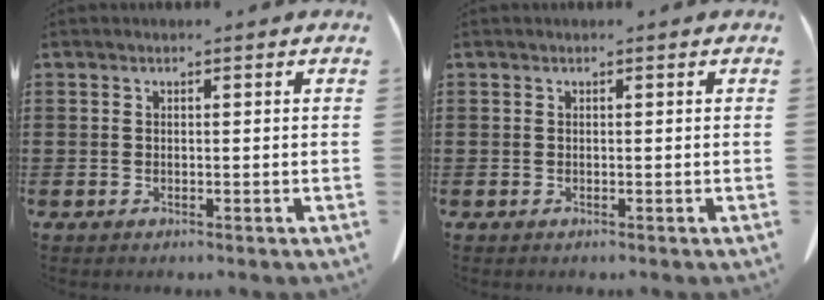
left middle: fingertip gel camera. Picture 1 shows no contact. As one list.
[{"total": 0.0}]